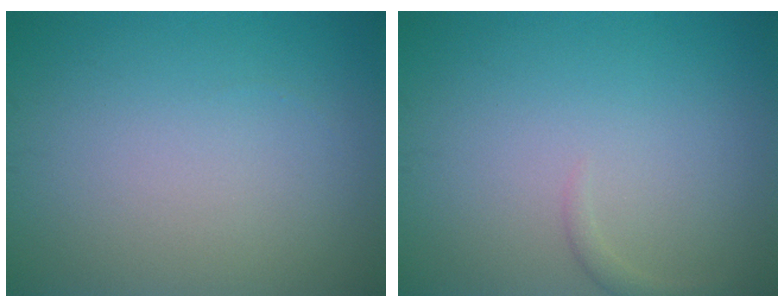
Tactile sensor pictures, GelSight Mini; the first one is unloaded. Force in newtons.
{"total": 0.8, "press": 0.8, "slide": 0.1}